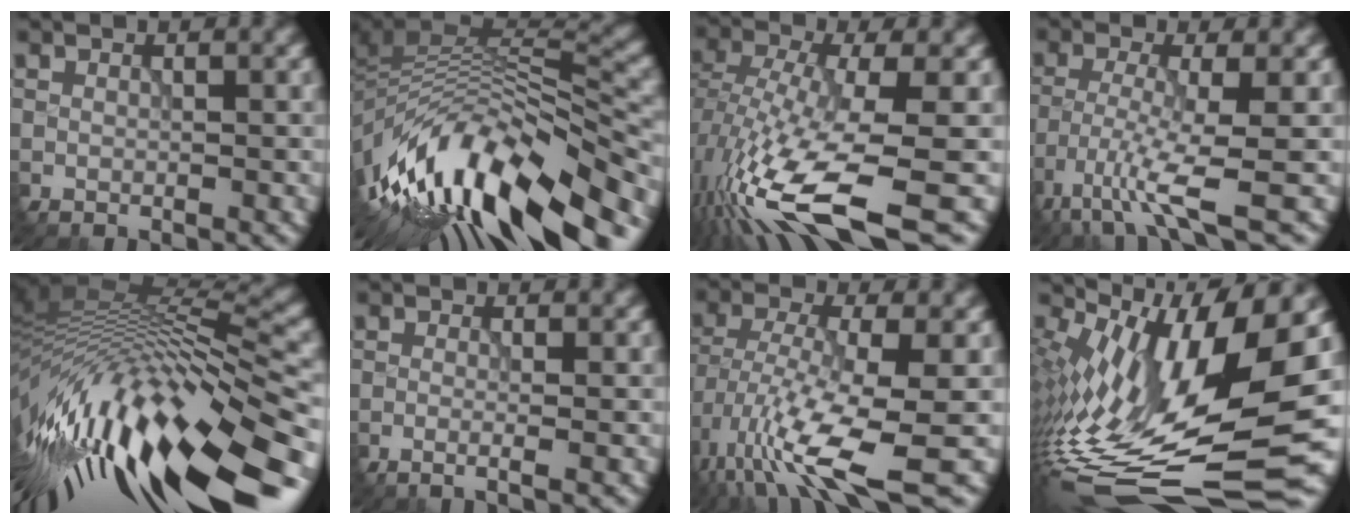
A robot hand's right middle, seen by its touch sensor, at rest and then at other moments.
{"total": 14.2, "force": [-7.9, 5.4, 10.5], "torque": [-0.204, 0.017, -0.131]}
{"total": 13.5, "force": [-6.3, 4.0, 11.3], "torque": [-0.244, -0.020, -0.106]}
{"total": 5.9, "force": [-3.5, 0.6, 4.7], "torque": [-0.099, -0.009, -0.072]}
{"total": 15.6, "force": [-6.1, 4.6, 13.6], "torque": [-0.237, 0.023, -0.111]}
{"total": 2.0, "force": [-0.6, 0.7, 1.8], "torque": [-0.013, 0.005, -0.021]}
{"total": 10.0, "force": [-4.9, 2.8, 8.2], "torque": [-0.165, -0.015, -0.089]}
{"total": 14.8, "force": [-1.4, 5.3, 13.8], "torque": [-0.252, -0.006, -0.013]}